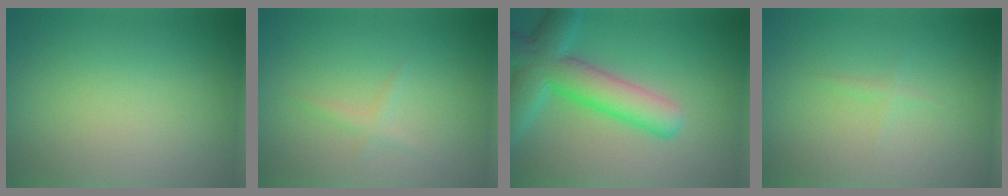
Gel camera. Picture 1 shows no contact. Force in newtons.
{"total": 1.0, "press": 1.0, "slide": 0.1}
{"total": 7.7, "press": 7.7, "slide": 0.4}
{"total": 0.7, "press": 0.7, "slide": 0.1}